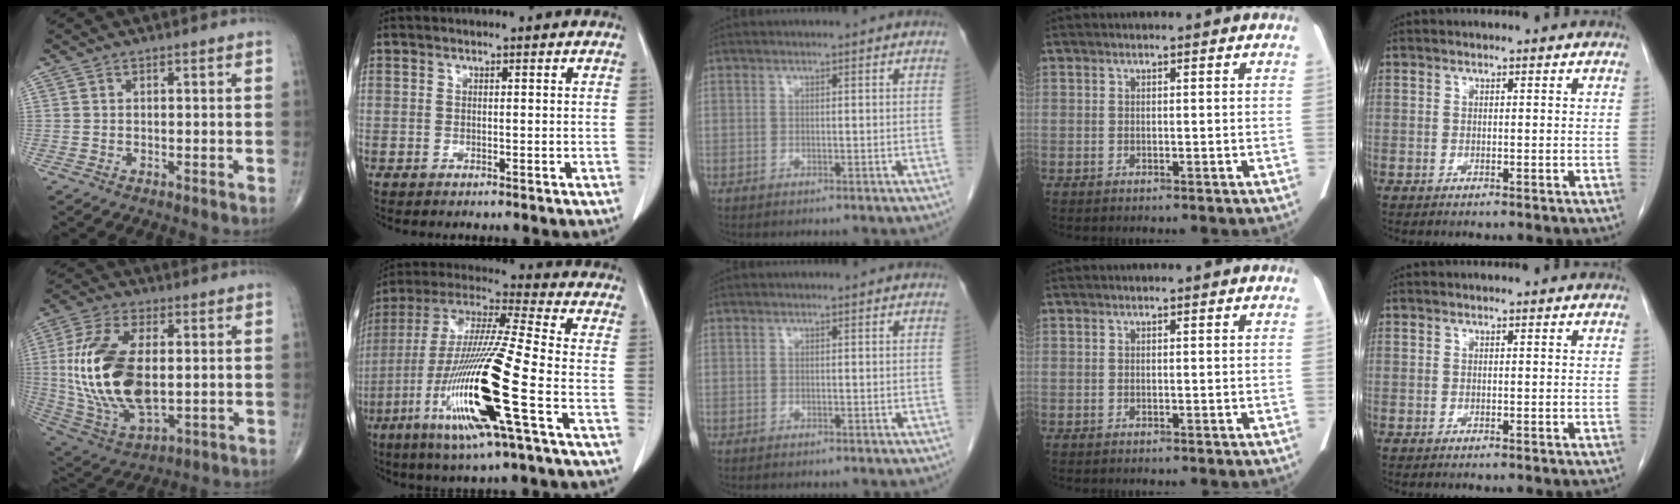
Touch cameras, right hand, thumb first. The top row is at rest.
{"thumb": {"total": 21.2, "force": [1.1, 10.7, 18.3], "torque": [-0.385, -0.015, 0.030]}, "index": {"total": 20.0, "force": [-7.0, 0.0, 18.7], "torque": [-0.403, -0.031, -0.141]}}